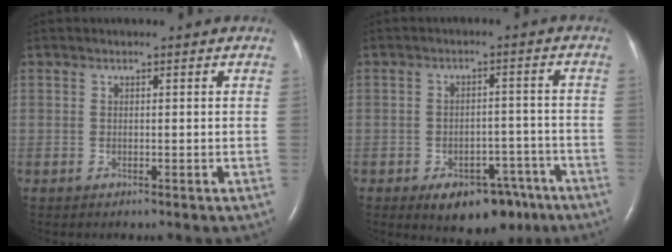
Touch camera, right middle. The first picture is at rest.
{"total": 9.3, "force": [-5.9, 5.1, 5.0], "torque": [-0.052, 0.017, -0.076]}